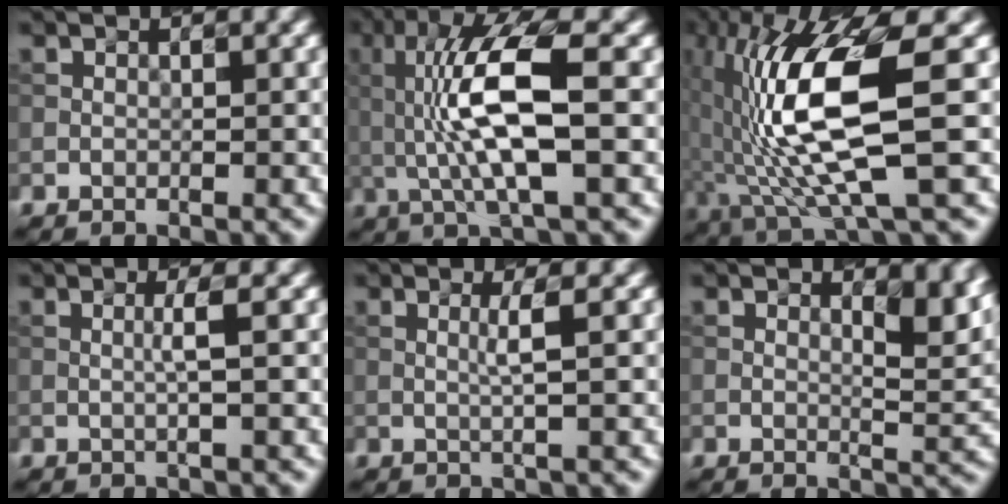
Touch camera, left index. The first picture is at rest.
{"total": 8.7, "force": [0.5, 2.2, 8.4], "torque": [-0.164, 0.003, 0.012]}
{"total": 11.2, "force": [0.2, 2.9, 10.8], "torque": [-0.205, -0.004, 0.012]}
{"total": 1.5, "force": [0.1, 0.1, 1.5], "torque": [-0.028, 0.002, -0.003]}
{"total": 1.8, "force": [0.2, 0.2, 1.7], "torque": [-0.034, 0.003, -0.001]}
{"total": 3.6, "force": [1.7, 1.3, 2.9], "torque": [-0.038, -0.009, 0.026]}